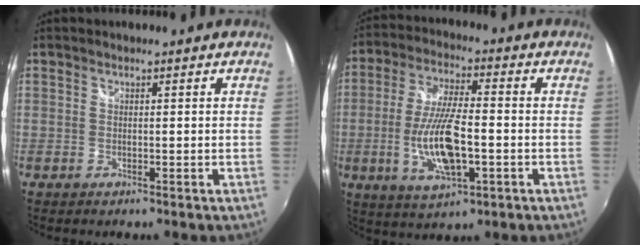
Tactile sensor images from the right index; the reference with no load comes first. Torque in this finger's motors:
{"motor_torque": [0.31, -0.21, 0.43, 0.18]}